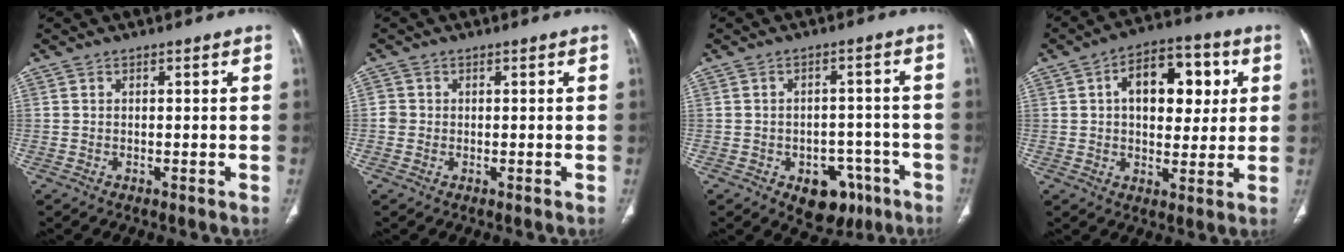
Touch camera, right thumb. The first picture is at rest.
{"total": 1.7, "force": [-0.2, 1.7, 0.4], "torque": [0.000, 0.006, -0.007]}
{"total": 9.7, "force": [-5.1, 6.4, 5.3], "torque": [-0.033, 0.036, -0.058]}
{"total": 14.6, "force": [3.4, 8.7, 11.2], "torque": [-0.123, 0.010, 0.046]}